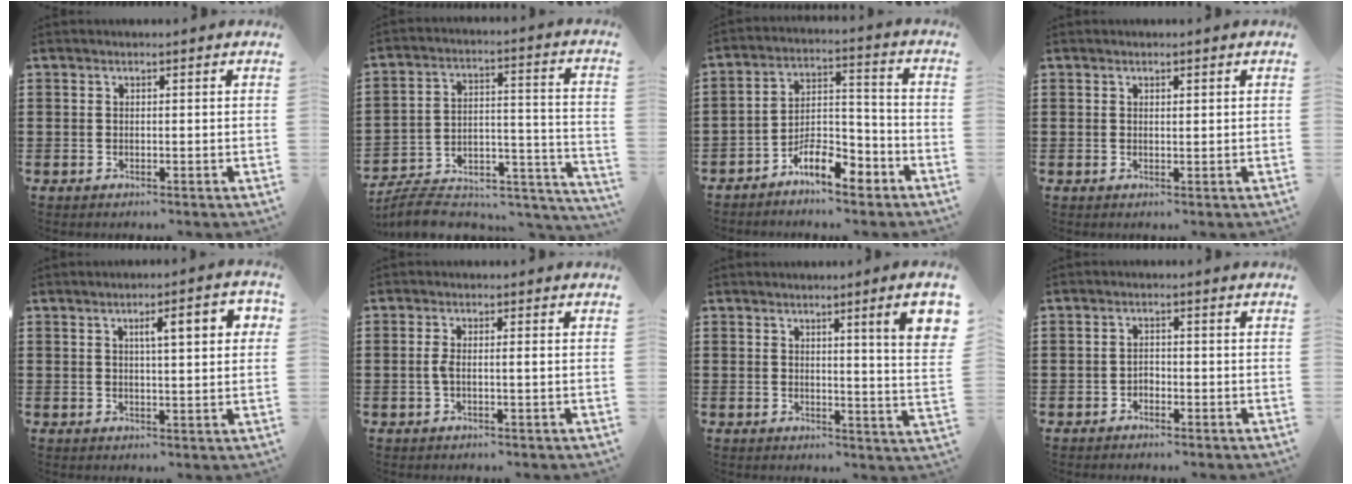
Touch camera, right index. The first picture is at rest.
{"total": 7.8, "force": [-7.1, 1.9, 2.5], "torque": [-0.039, 0.011, -0.138]}
{"total": 7.8, "force": [-5.7, 2.7, 4.5], "torque": [-0.084, 0.012, -0.105]}
{"total": 0.5, "force": [0.3, 0.2, 0.3], "torque": [-0.007, 0.002, 0.006]}
{"total": 5.4, "force": [1.6, 1.1, 5.1], "torque": [-0.083, 0.001, 0.019]}
{"total": 2.2, "force": [-0.4, 0.3, 2.1], "torque": [-0.047, -0.003, -0.011]}
{"total": 6.1, "force": [2.8, -0.3, 5.4], "torque": [-0.084, -0.016, 0.040]}
{"total": 1.3, "force": [-1.2, 0.6, 0.2], "torque": [-0.011, -0.001, -0.025]}